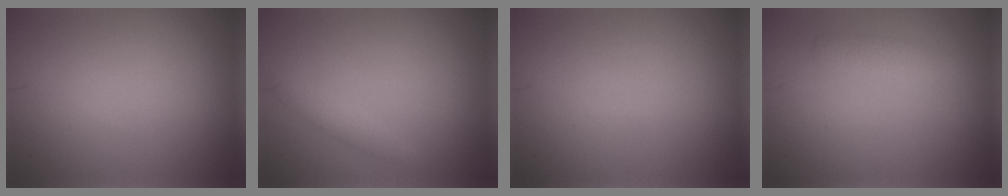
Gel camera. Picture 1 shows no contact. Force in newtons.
{"total": 1.3, "press": 1.3, "slide": 0.0}
{"total": 0.0}
{"total": 1.3, "press": 1.3, "slide": 0.0}